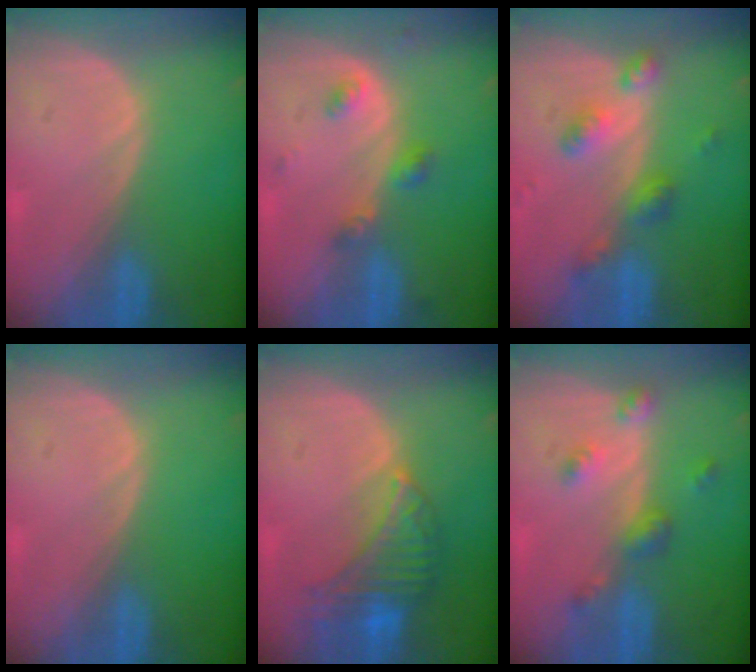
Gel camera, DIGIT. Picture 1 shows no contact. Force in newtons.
{"total": 3.4, "press": 3.4, "slide": 0.5}
{"total": 6.0, "press": 5.2, "slide": 2.9}
{"total": 0.0}
{"total": 8.1, "press": 7.0, "slide": 4.0}
{"total": 4.8, "press": 4.3, "slide": 2.3}